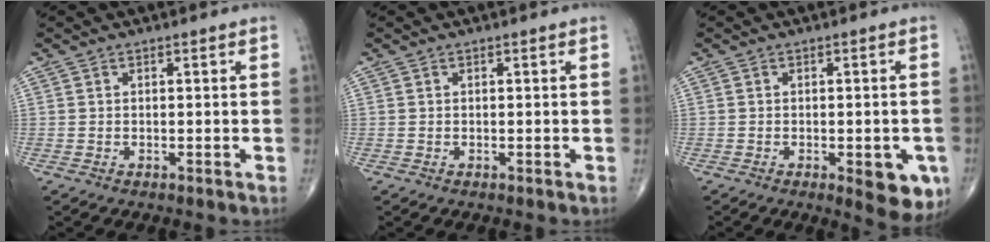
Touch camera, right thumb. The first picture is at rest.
{"total": 0.0}
{"total": 8.0, "force": [-2.8, 3.0, 6.8], "torque": [-0.062, -0.004, -0.027]}